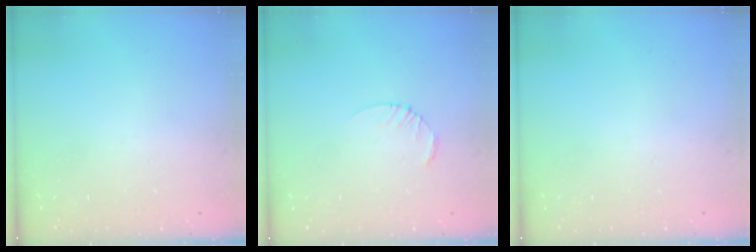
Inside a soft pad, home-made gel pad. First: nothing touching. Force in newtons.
{"total": 2.5, "press": 2.5, "slide": 0.3}
{"total": 0.0}